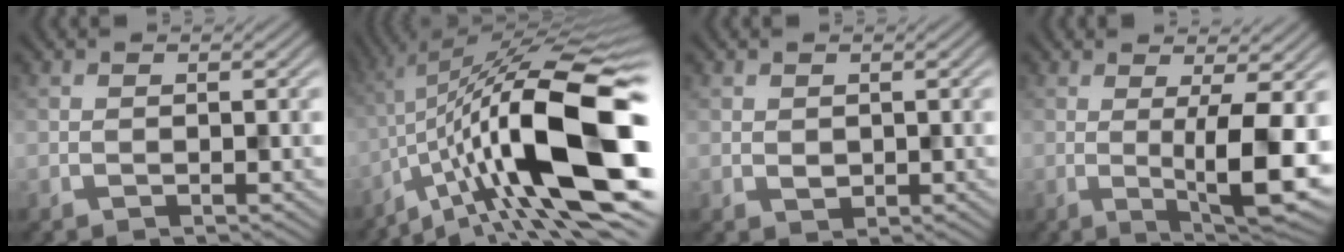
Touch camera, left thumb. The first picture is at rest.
{"total": 20.2, "force": [-5.8, 5.6, 18.5], "torque": [-0.298, 0.000, -0.101]}
{"total": 0.9, "force": [0.3, 0.8, 0.3], "torque": [-0.009, -0.004, 0.012]}
{"total": 8.8, "force": [-0.4, 1.8, 8.6], "torque": [-0.132, -0.002, -0.006]}